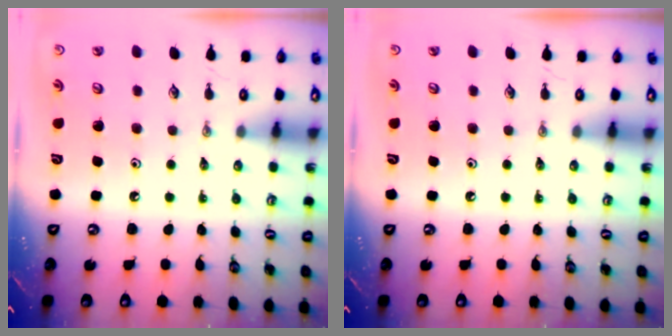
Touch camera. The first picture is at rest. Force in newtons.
{"total": 0.0}